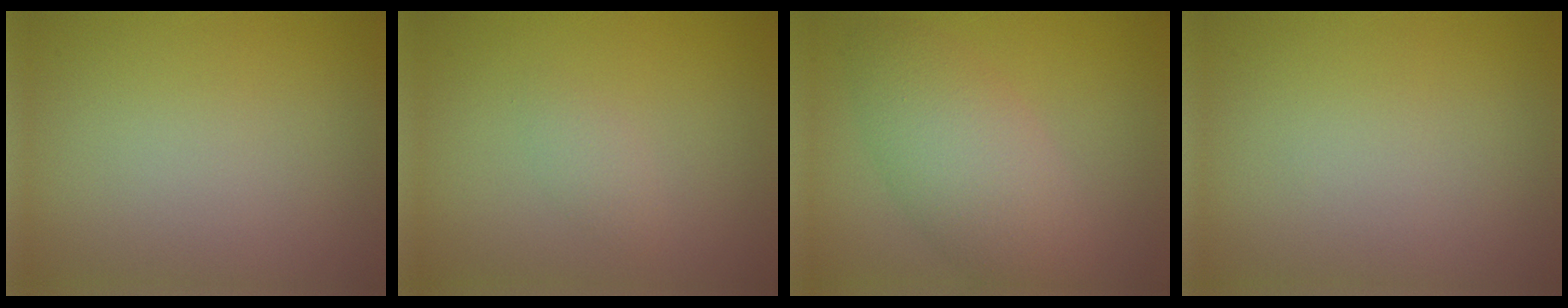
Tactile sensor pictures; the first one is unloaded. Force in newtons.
{"total": 1.2, "press": 1.2, "slide": 0.1}
{"total": 5.7, "press": 5.7, "slide": 0.4}
{"total": 0.0}